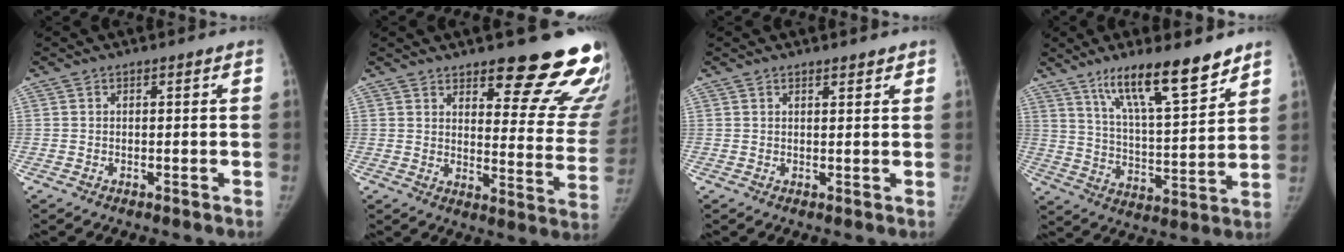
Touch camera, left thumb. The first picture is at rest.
{"total": 19.6, "force": [15.3, 5.3, 11.1], "torque": [-0.094, -0.116, 0.182]}
{"total": 1.6, "force": [1.3, 0.6, 0.7], "torque": [-0.004, -0.008, 0.017]}
{"total": 16.1, "force": [11.2, 3.6, 11.0], "torque": [-0.161, -0.064, 0.196]}